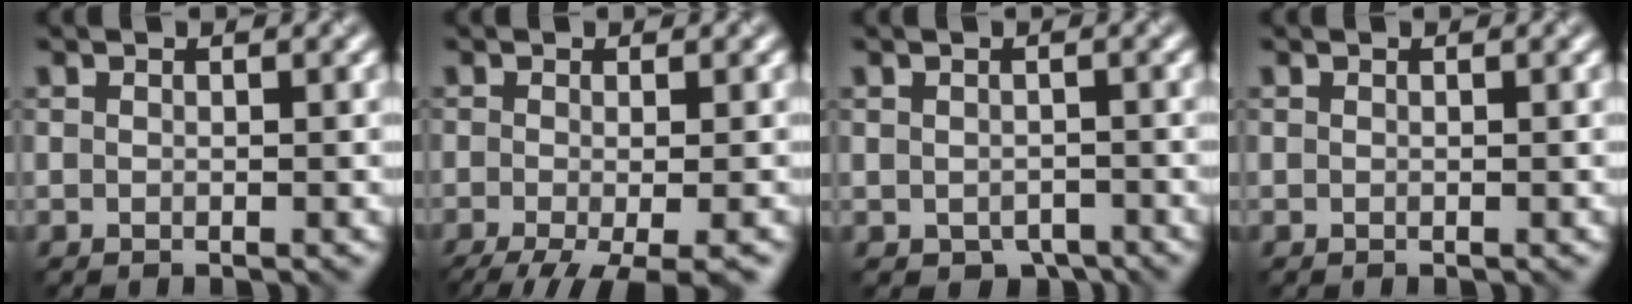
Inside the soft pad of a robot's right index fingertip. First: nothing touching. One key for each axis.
{"total": 7.4, "fx": -3.9, "fy": 2.3, "fz": 5.9, "tx": -0.089, "ty": -0.018, "tz": -0.056}
{"total": 2.1, "fx": -1.2, "fy": 1.4, "fz": 1.0, "tx": -0.012, "ty": -0.009, "tz": -0.018}
{"total": 0.0}